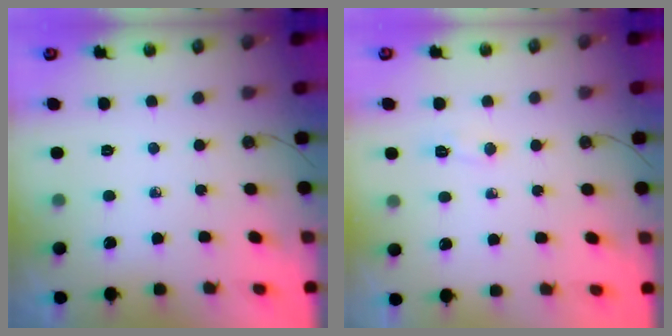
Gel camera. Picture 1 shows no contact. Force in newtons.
{"total": 5.3, "press": 5.0, "slide": 1.7}